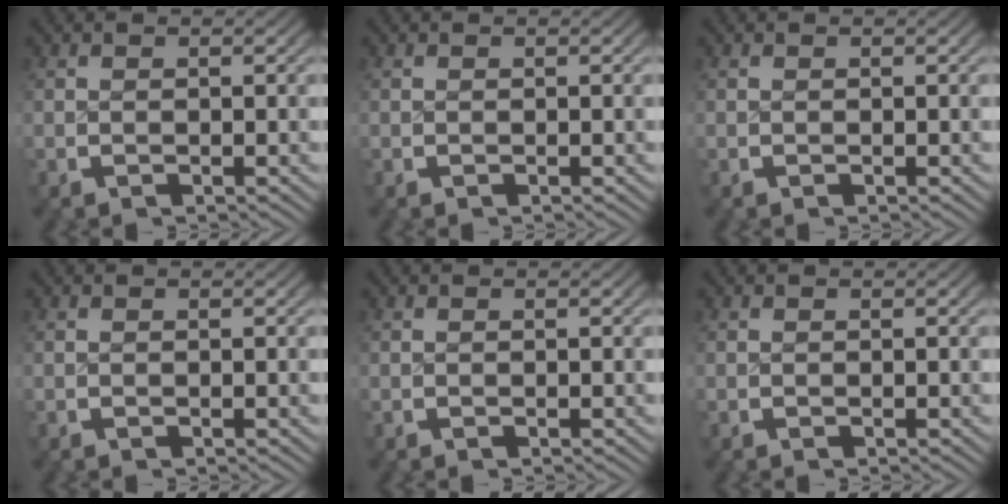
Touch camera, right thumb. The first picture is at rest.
{"total": 0.0}
{"total": 0.0}
{"total": 0.0}
{"total": 0.0}
{"total": 0.0}